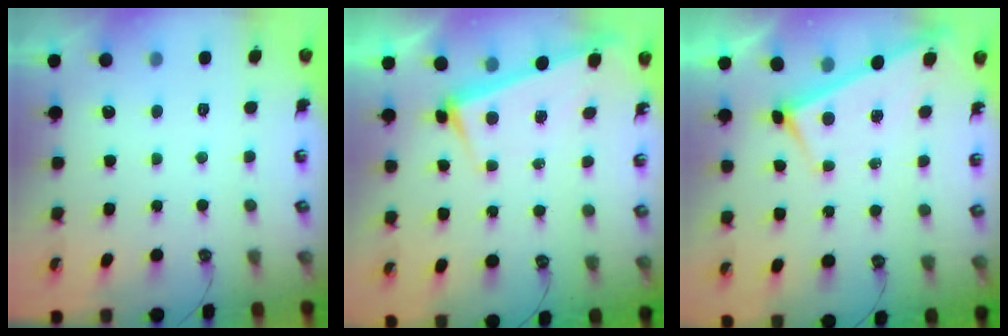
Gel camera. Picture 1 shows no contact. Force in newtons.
{"total": 3.3, "press": 3.2, "slide": 0.8}
{"total": 2.9, "press": 2.9, "slide": 0.3}